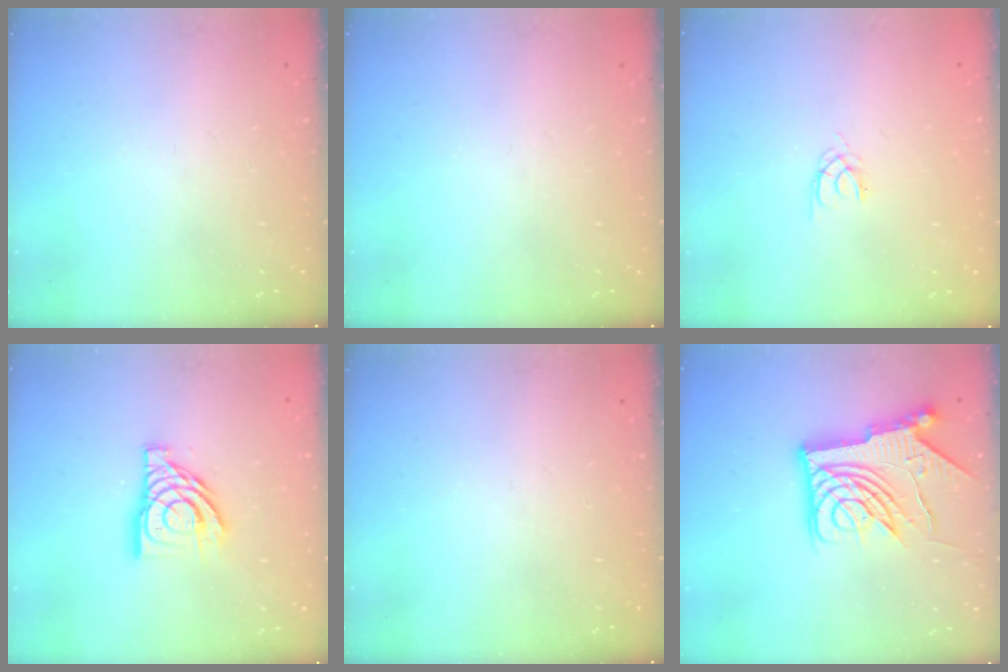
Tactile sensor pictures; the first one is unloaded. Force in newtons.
{"total": 0.0}
{"total": 1.3, "press": 1.2, "slide": 0.3}
{"total": 12.5, "press": 12.4, "slide": 1.5}
{"total": 0.0}
{"total": 15.7, "press": 15.6, "slide": 1.5}